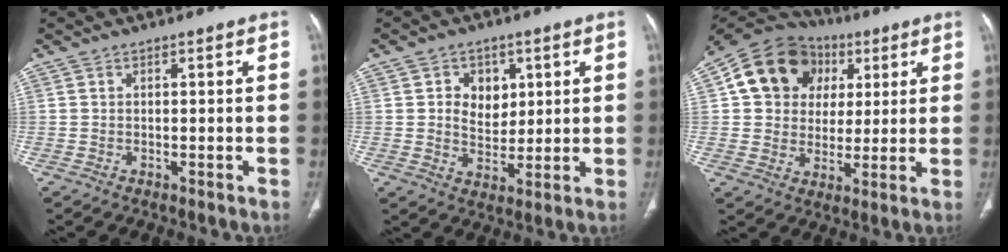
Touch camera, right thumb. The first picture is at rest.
{"total": 7.3, "force": [2.1, 5.7, 4.1], "torque": [-0.027, -0.011, 0.039]}
{"total": 16.6, "force": [5.0, 14.0, 7.4], "torque": [-0.096, 0.017, 0.083]}